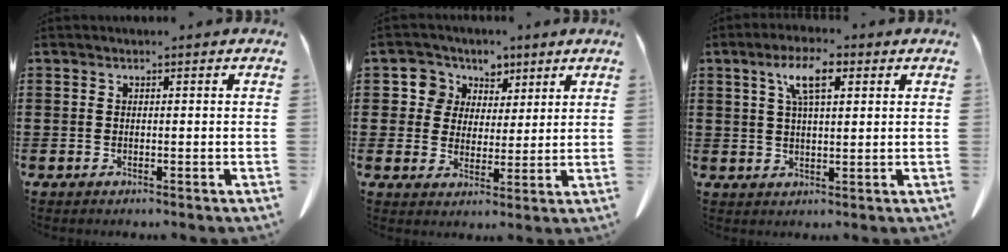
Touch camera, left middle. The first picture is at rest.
{"total": 6.1, "force": [3.2, 5.1, 0.3], "torque": [-0.044, 0.003, 0.058]}
{"total": 6.6, "force": [3.0, 1.9, 5.5], "torque": [-0.110, 0.008, 0.048]}